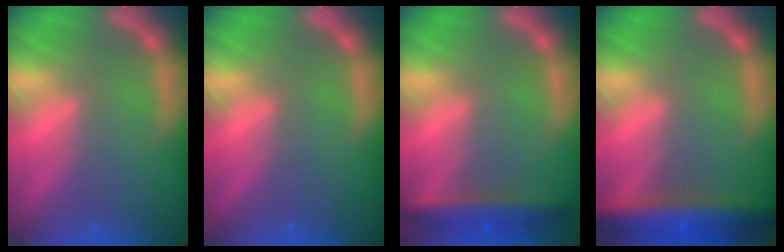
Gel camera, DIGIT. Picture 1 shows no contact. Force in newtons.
{"total": 0.0}
{"total": 4.5}
{"total": 8.0}